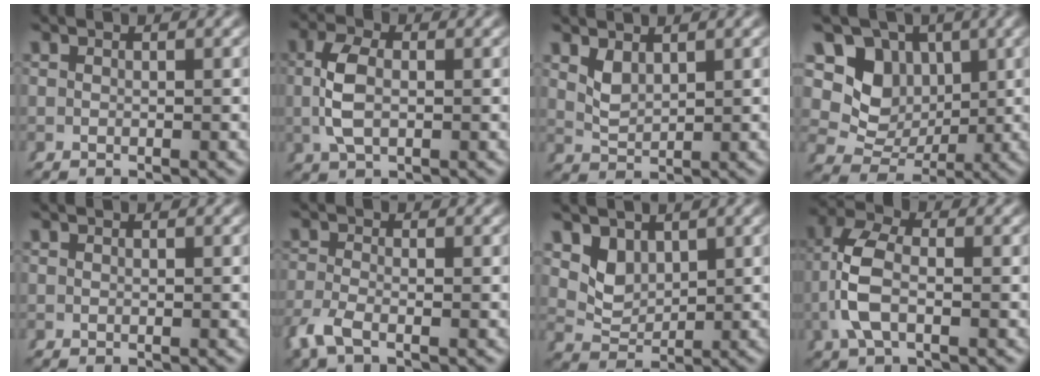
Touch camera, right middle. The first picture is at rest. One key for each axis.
{"total": 3.2, "fx": 0.1, "fy": 1.3, "fz": 2.9, "tx": -0.069, "ty": 0.003, "tz": 0.006}
{"total": 1.5, "fx": 1.1, "fy": 0.4, "fz": 1.0, "tx": -0.021, "ty": -0.001, "tz": 0.028}
{"total": 12.2, "fx": 2.1, "fy": 10.2, "fz": 6.3, "tx": -0.117, "ty": -0.025, "tz": 0.038}
{"total": 0.0}
{"total": 2.2, "fx": -1.6, "fy": 0.3, "fz": 1.5, "tx": -0.035, "ty": -0.002, "tz": -0.029}
{"total": 3.3, "fx": 1.5, "fy": 2.3, "fz": 1.8, "tx": -0.034, "ty": -0.008, "tz": 0.034}
{"total": 5.1, "fx": 0.0, "fy": 2.6, "fz": 4.3, "tx": -0.113, "ty": -0.010, "tz": 0.005}